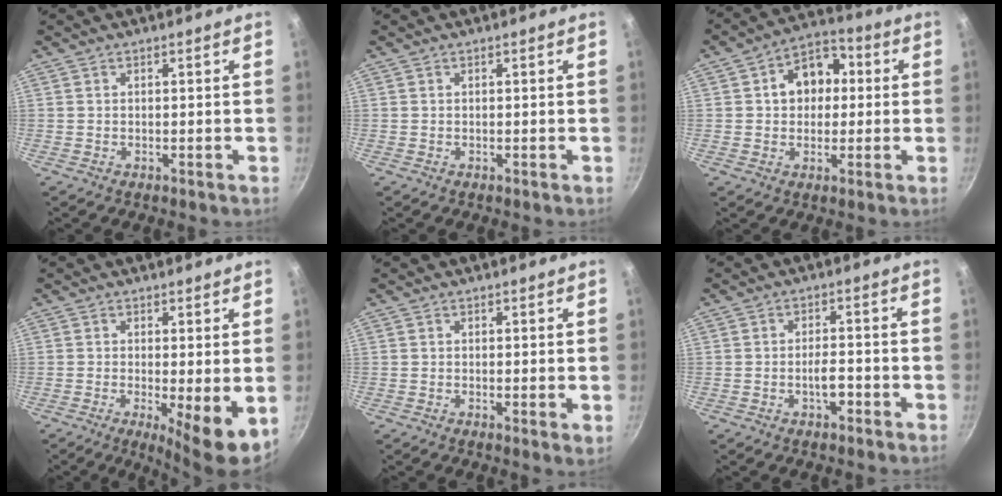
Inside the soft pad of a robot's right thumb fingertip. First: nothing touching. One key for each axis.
{"total": 0.0}
{"total": 10.2, "fx": 1.5, "fy": 7.5, "fz": 6.8, "tx": -0.068, "ty": 0.021, "tz": 0.012}
{"total": 8.7, "fx": -1.9, "fy": 2.2, "fz": 8.2, "tx": -0.124, "ty": -0.023, "tz": -0.026}
{"total": 1.8, "fx": 0.1, "fy": 0.5, "fz": 1.7, "tx": -0.029, "ty": -0.009, "tz": -0.002}
{"total": 3.4, "fx": -1.4, "fy": 1.4, "fz": 2.8, "tx": -0.040, "ty": 0.011, "tz": -0.025}